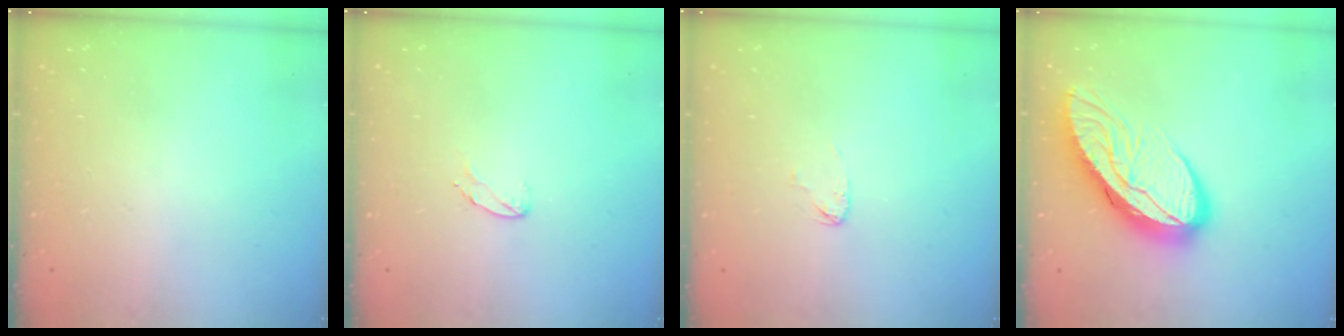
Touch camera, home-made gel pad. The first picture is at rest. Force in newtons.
{"total": 5.0, "press": 4.9, "slide": 0.4}
{"total": 3.0, "press": 3.0, "slide": 0.2}
{"total": 14.6, "press": 14.5, "slide": 1.5}